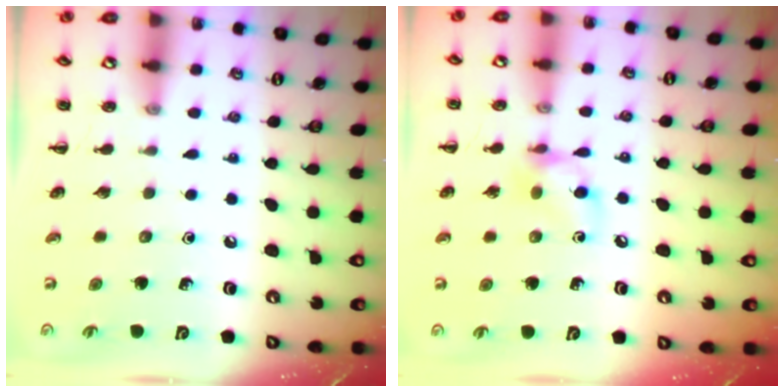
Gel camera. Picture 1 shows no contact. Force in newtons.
{"total": 8.5, "press": 8.4, "slide": 1.3}